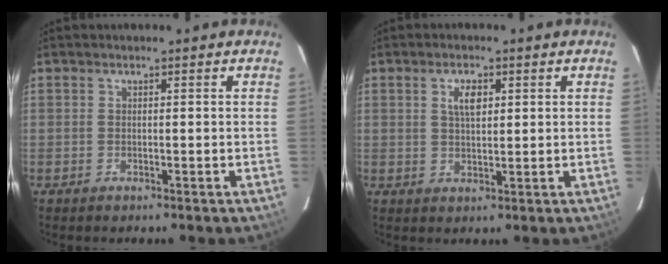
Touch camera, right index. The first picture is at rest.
{"total": 3.6, "force": [1.2, 1.6, 3.0], "torque": [-0.055, 0.005, 0.022]}